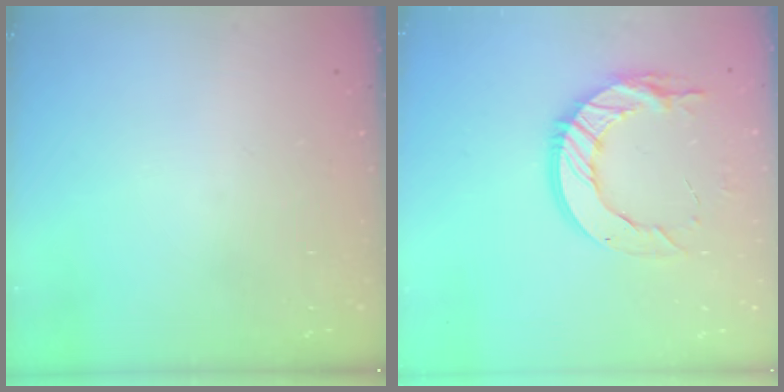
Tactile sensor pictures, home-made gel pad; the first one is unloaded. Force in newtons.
{"total": 14.6, "press": 14.5, "slide": 0.9}